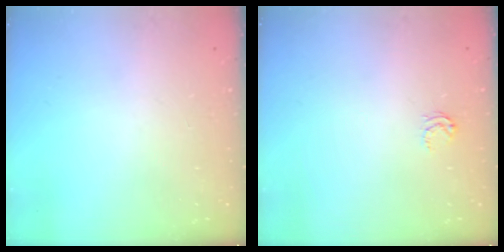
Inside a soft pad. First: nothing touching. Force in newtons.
{"total": 3.2, "press": 3.1, "slide": 0.7}